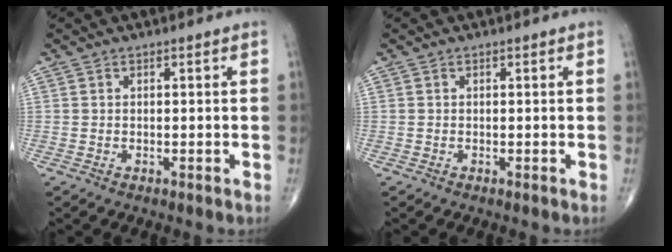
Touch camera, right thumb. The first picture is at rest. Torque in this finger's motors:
{"motor_torque": [0.71, 0.60, -0.20, 0.01, 0.01]}